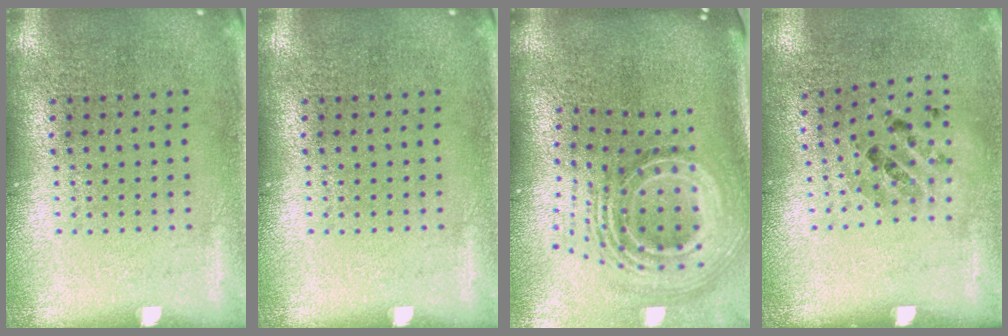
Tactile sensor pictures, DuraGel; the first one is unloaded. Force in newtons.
{"total": 0.0}
{"total": 2.6, "press": 1.7, "slide": 2.0}
{"total": 0.9, "press": 0.8, "slide": 0.5}